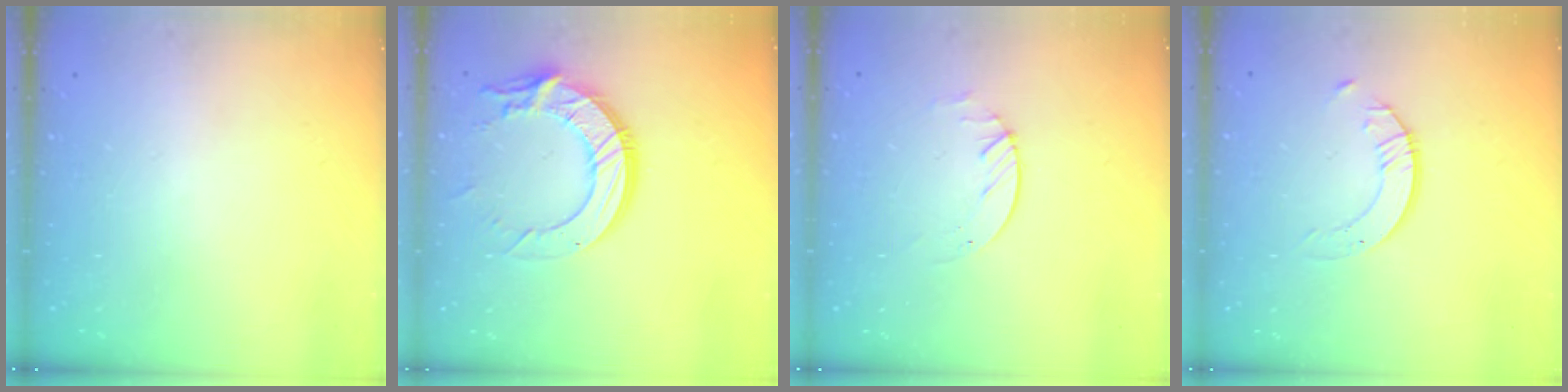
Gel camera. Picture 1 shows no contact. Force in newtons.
{"total": 15.3, "press": 15.2, "slide": 1.5}
{"total": 1.7, "press": 1.7, "slide": 0.2}
{"total": 2.0, "press": 2.0, "slide": 0.2}